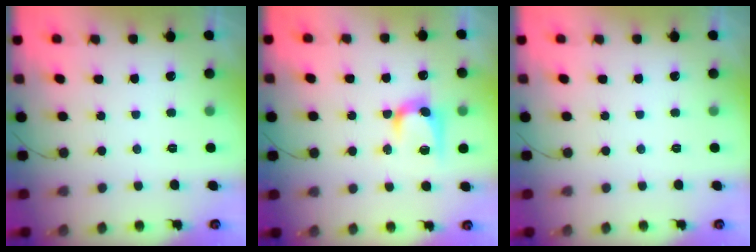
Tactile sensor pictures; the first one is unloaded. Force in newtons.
{"total": 11.2, "press": 11.2, "slide": 0.7}
{"total": 0.0}